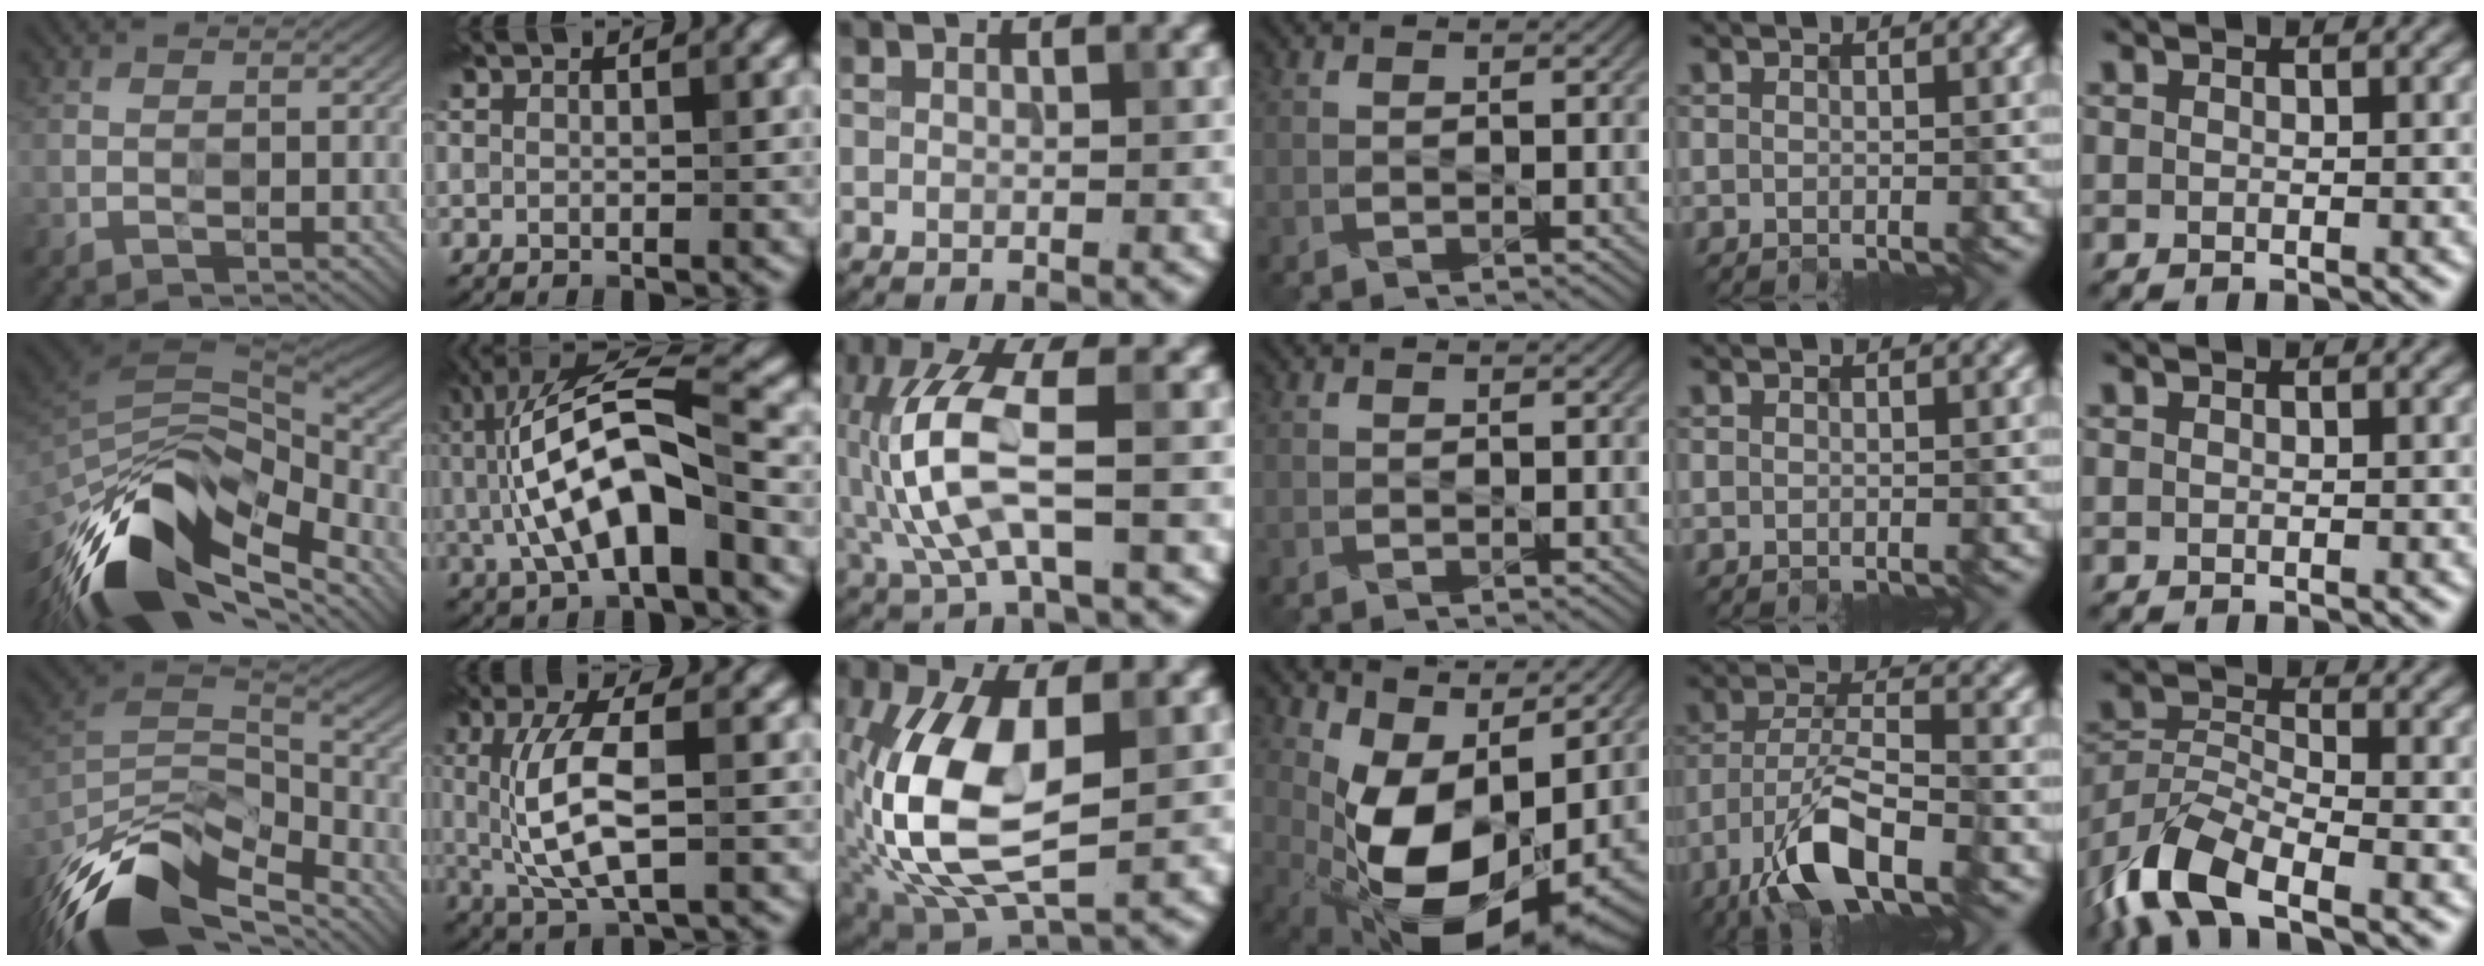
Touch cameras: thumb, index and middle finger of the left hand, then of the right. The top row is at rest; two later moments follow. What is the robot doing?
{"motion": "insert", "object": "ethernet cable"}